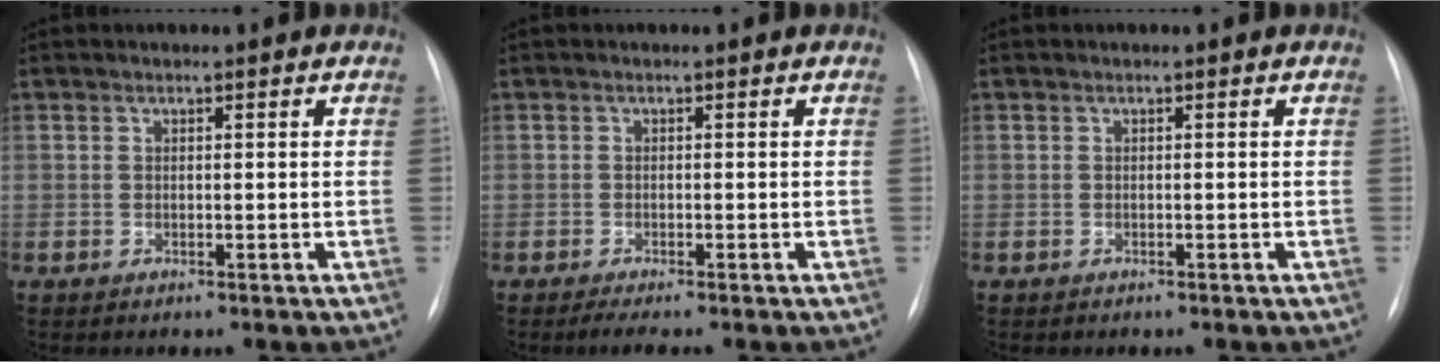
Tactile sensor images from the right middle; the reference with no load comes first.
{"total": 1.8, "force": [-1.3, 0.1, 1.2], "torque": [-0.026, -0.006, -0.022]}
{"total": 0.0}